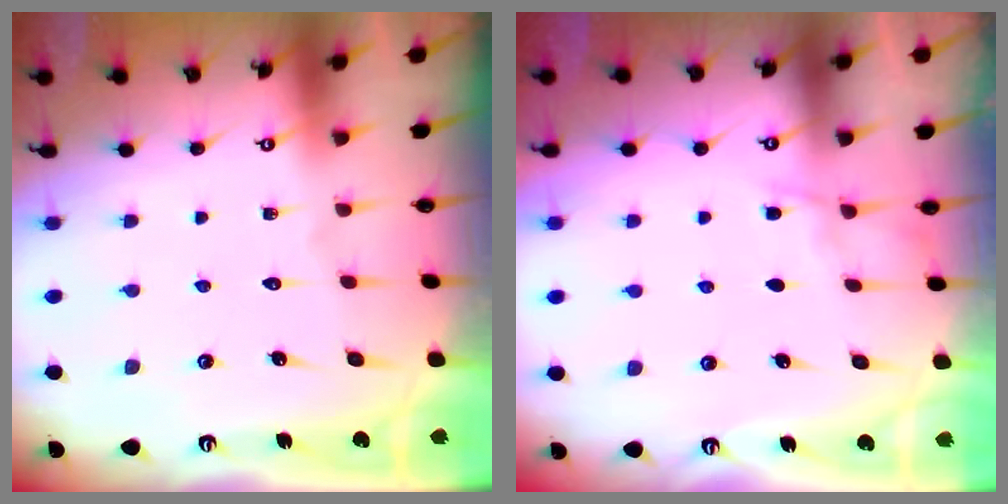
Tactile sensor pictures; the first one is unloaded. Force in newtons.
{"total": 3.0, "press": 3.0, "slide": 0.5}